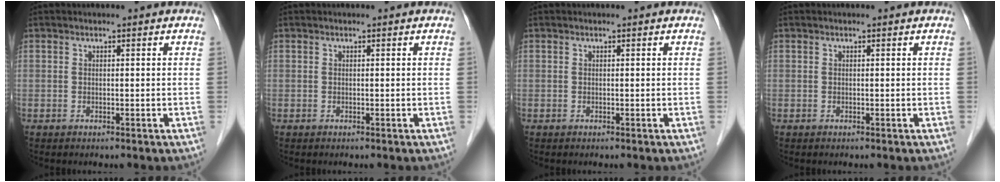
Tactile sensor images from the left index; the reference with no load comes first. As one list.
[{"total": 0.0}, {"total": 0.0}, {"total": 0.0}]